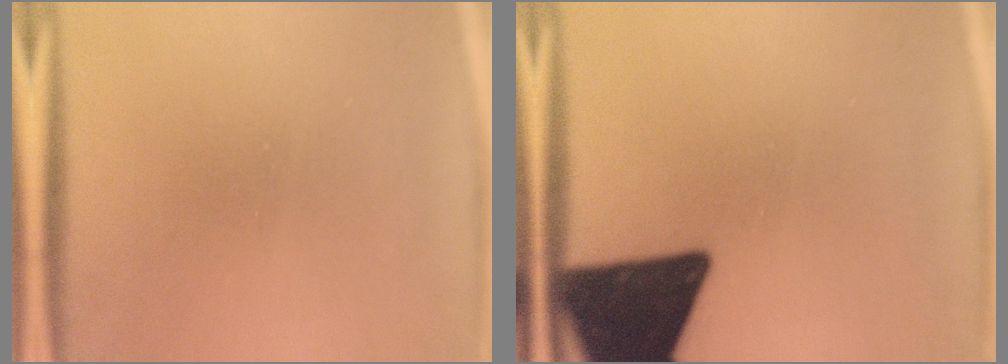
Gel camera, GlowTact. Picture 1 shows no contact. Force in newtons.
{"total": 18.5}